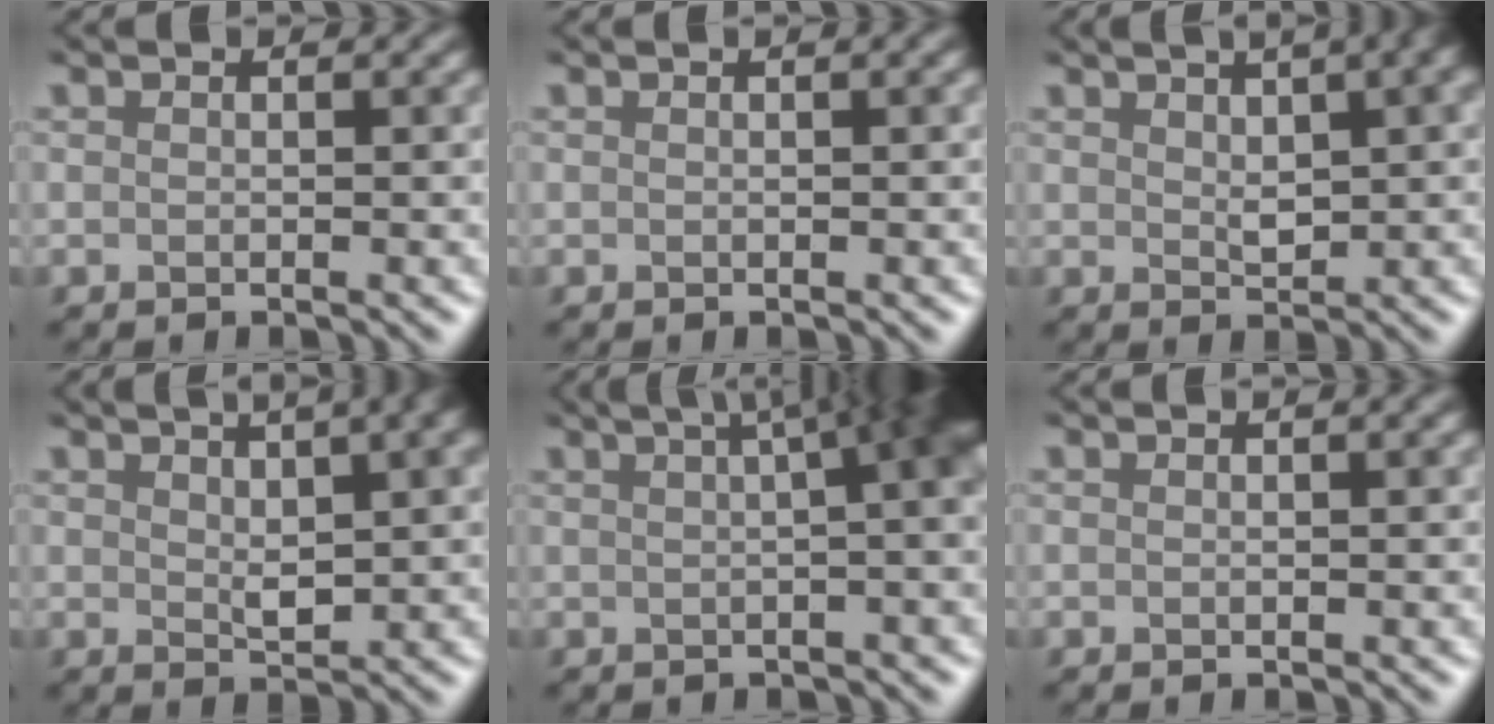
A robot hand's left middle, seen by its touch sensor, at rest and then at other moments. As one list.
[{"total": 1.1, "force": [0.4, 0.6, 0.9], "torque": [-0.004, 0.007, -0.003]}, {"total": 8.8, "force": [3.2, 3.6, 7.4], "torque": [-0.084, 0.043, 0.048]}, {"total": 7.7, "force": [3.2, 2.8, 6.4], "torque": [-0.084, 0.039, 0.052]}, {"total": 12.7, "force": [3.3, 5.1, 11.2], "torque": [-0.087, 0.077, 0.033]}, {"total": 1.4, "force": [0.5, 0.7, 1.1], "torque": [-0.004, 0.008, -0.003]}]